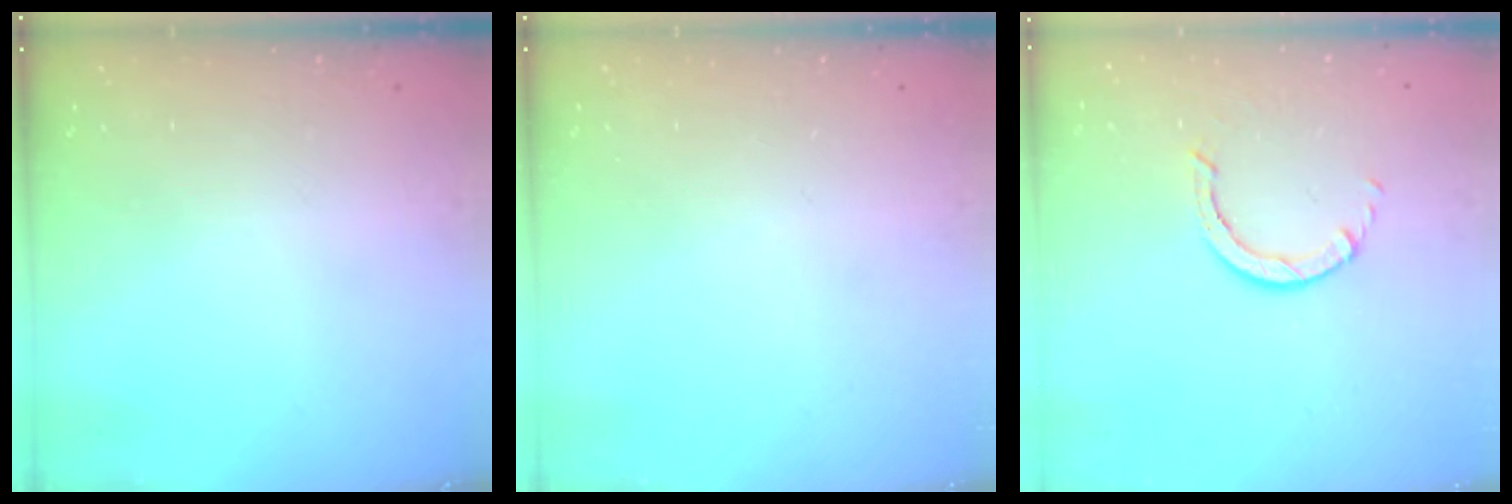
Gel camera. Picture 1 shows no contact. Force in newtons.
{"total": 0.0}
{"total": 3.4, "press": 3.4, "slide": 0.5}